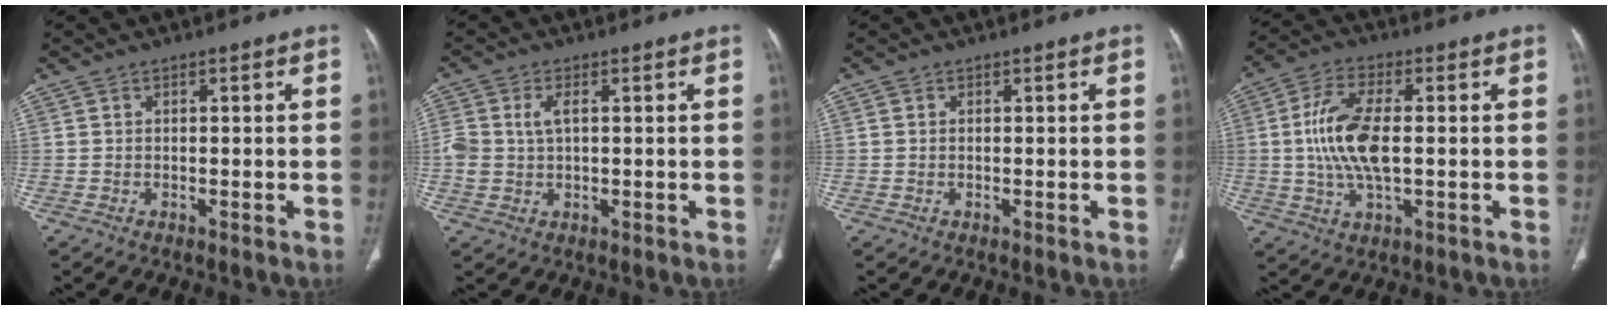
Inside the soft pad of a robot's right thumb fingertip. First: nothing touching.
{"total": 4.5, "force": [0.9, 2.7, 3.5], "torque": [-0.090, 0.008, 0.021]}
{"total": 0.0}
{"total": 11.7, "force": [0.2, 5.1, 10.5], "torque": [-0.224, 0.005, 0.004]}